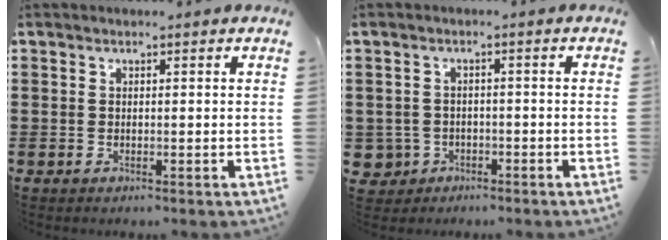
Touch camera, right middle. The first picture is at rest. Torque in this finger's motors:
{"motor_torque": [0.31, 0.08, 0.01, 0.00]}